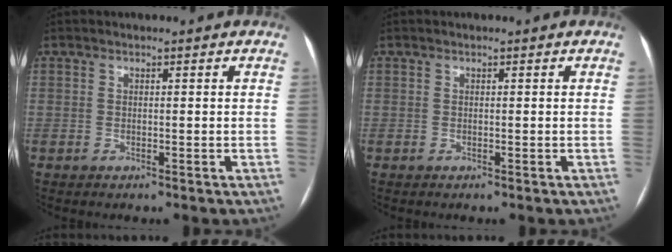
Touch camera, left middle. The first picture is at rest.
{"total": 0.0}